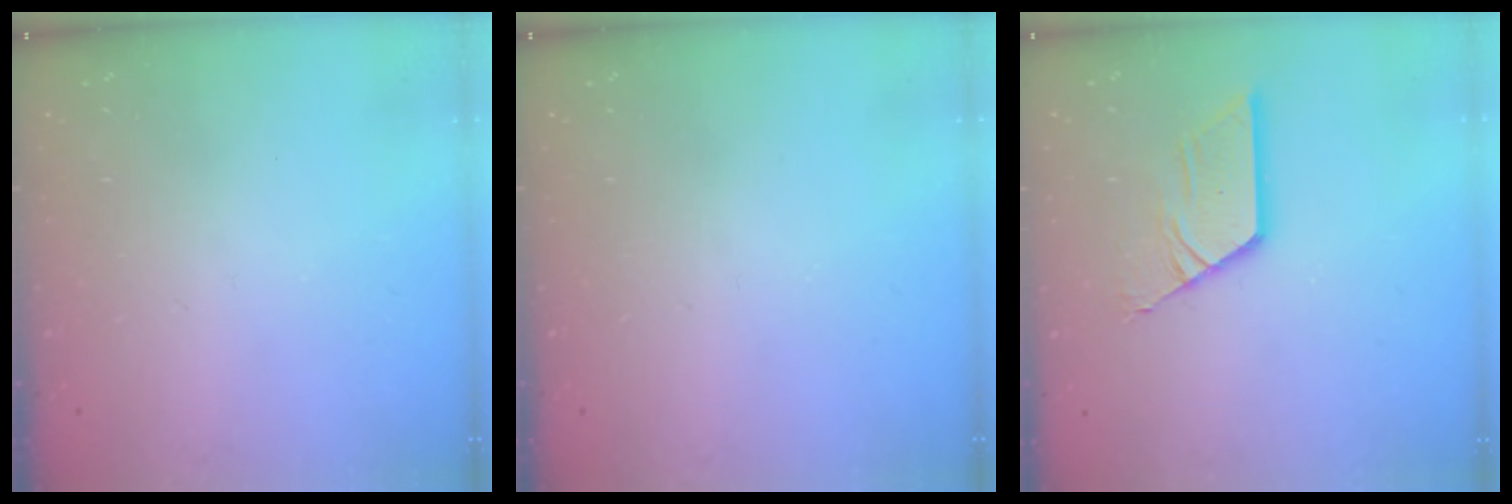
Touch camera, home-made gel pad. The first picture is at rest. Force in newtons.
{"total": 0.0}
{"total": 10.5, "press": 10.5, "slide": 1.0}